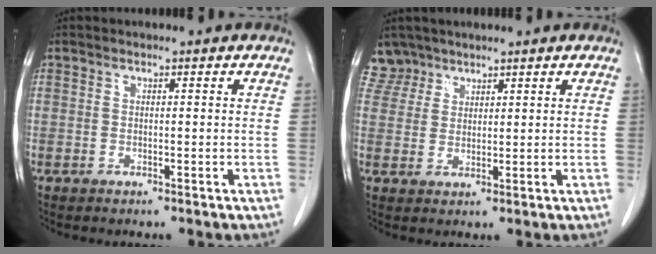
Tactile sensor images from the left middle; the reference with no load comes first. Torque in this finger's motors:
{"motor_torque": [0.18, -0.30, -0.02, -0.03]}